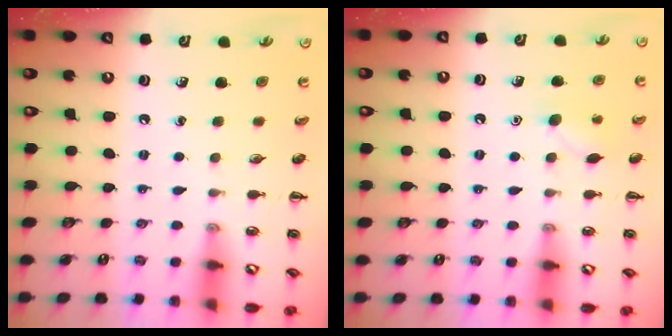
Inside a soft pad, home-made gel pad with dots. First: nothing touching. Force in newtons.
{"total": 7.8, "press": 7.6, "slide": 1.9}